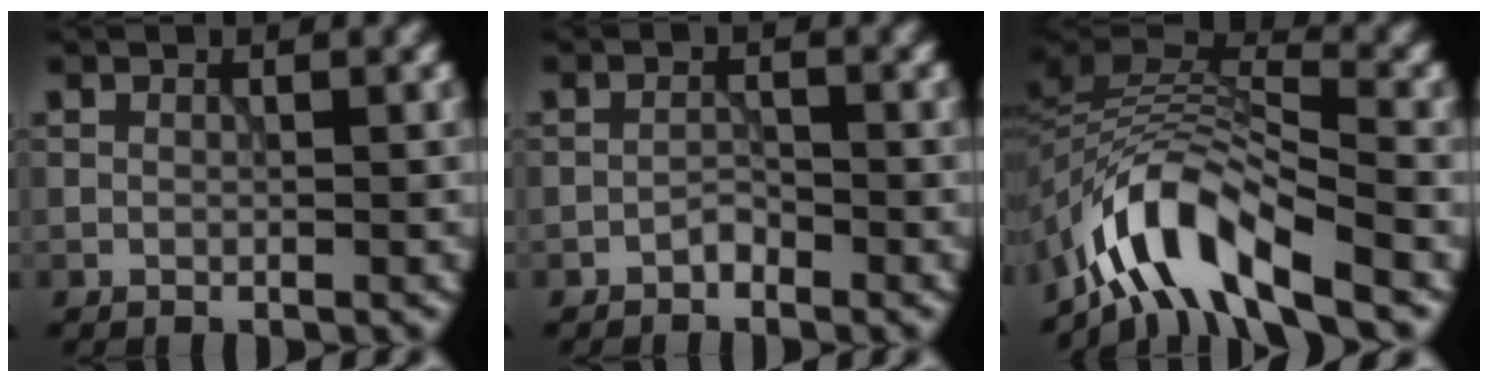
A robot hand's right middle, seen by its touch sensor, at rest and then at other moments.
{"total": 1.1, "force": [-0.9, 0.4, 0.4], "torque": [-0.005, 0.005, -0.018]}
{"total": 8.3, "force": [-5.6, 2.9, 5.4], "torque": [-0.077, 0.008, -0.115]}